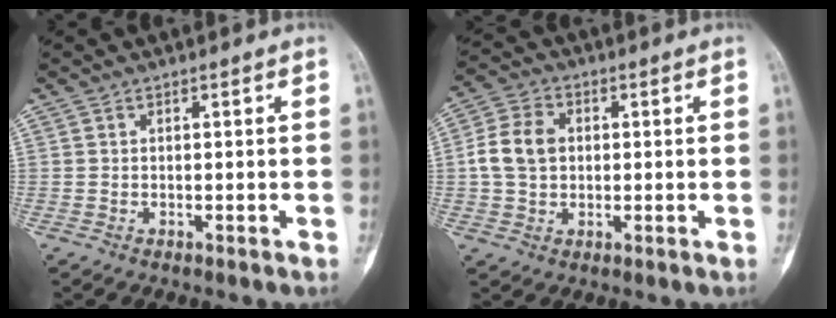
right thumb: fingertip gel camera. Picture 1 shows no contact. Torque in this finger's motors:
{"motor_torque": [-0.02, 0.17, 0.52, -0.55, 0.23]}